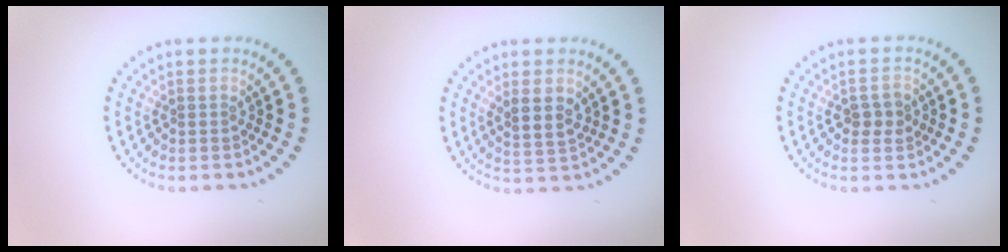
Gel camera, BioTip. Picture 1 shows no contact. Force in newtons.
{"total": 2.1, "press": 1.9, "slide": 0.8}
{"total": 1.6, "press": 1.6, "slide": 0.1}